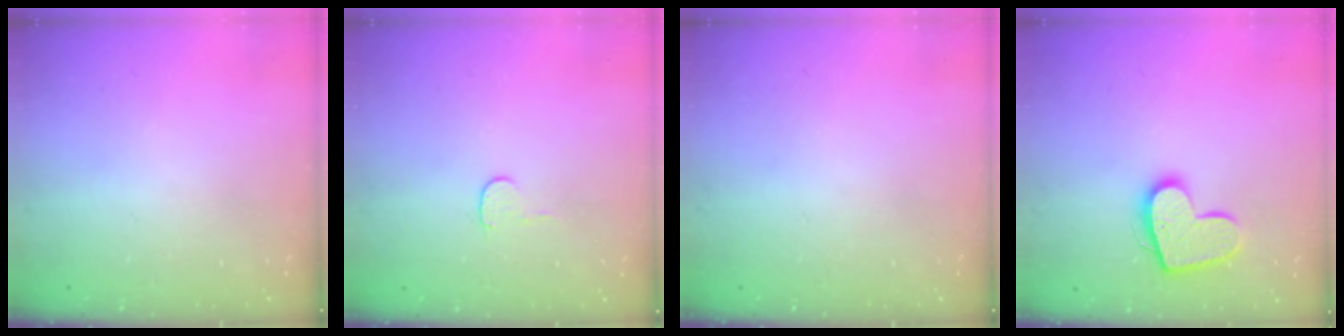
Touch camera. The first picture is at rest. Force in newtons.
{"total": 4.0, "press": 4.0, "slide": 0.4}
{"total": 0.0}
{"total": 14.2, "press": 14.2, "slide": 1.0}